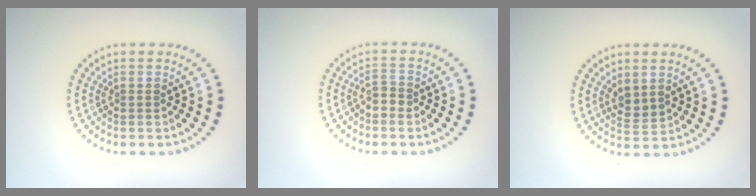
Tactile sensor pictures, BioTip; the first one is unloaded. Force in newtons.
{"total": 1.2, "press": 1.1, "slide": 0.5}
{"total": 1.8, "press": 1.6, "slide": 0.9}